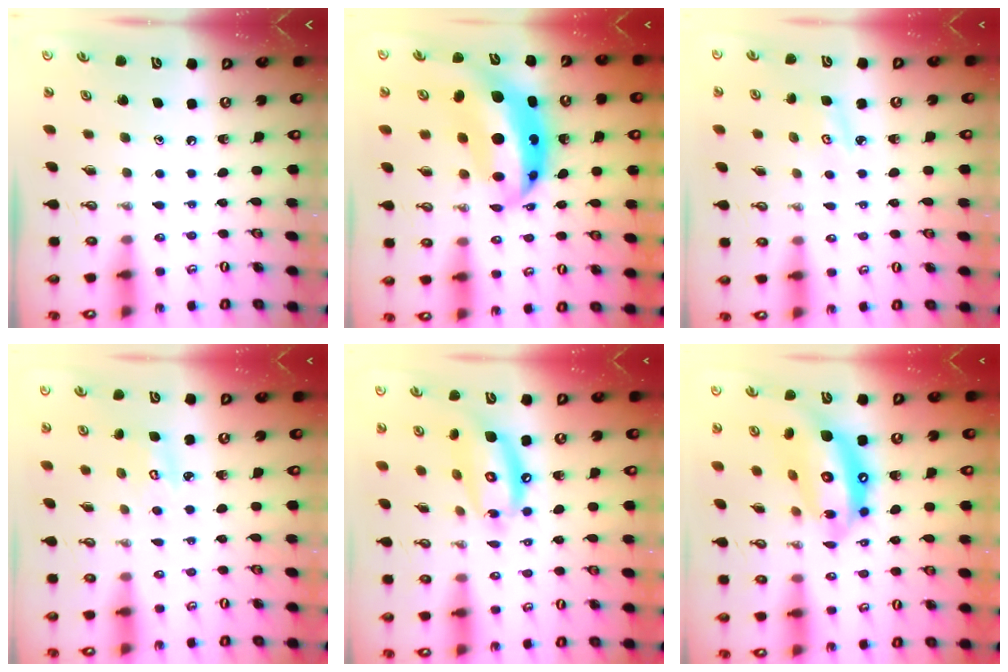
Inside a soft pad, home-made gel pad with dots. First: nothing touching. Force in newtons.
{"total": 15.1, "press": 15.0, "slide": 1.2}
{"total": 3.5, "press": 3.4, "slide": 0.4}
{"total": 3.8, "press": 3.7, "slide": 0.3}
{"total": 13.5, "press": 13.4, "slide": 1.6}
{"total": 16.9, "press": 16.8, "slide": 1.9}